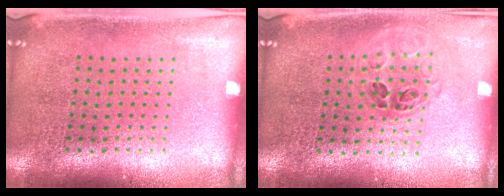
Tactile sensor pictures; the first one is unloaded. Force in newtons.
{"total": 1.1, "press": 1.0, "slide": 0.6}